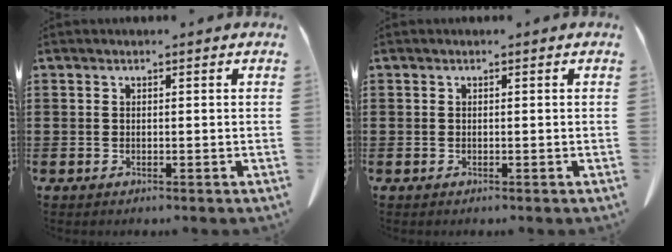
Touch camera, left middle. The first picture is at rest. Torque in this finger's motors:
{"motor_torque": [-0.84, -1.30, 0.07, -0.01]}